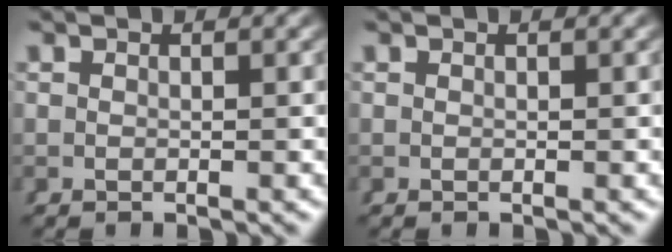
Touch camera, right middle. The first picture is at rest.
{"total": 0.0}